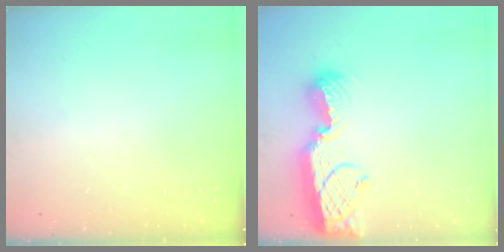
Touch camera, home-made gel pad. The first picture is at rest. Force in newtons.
{"total": 13.4, "press": 13.3, "slide": 0.6}